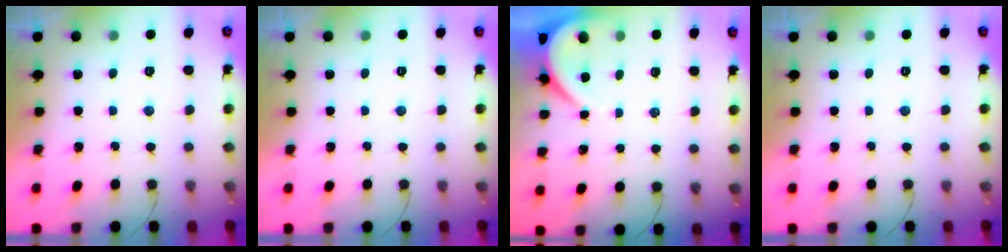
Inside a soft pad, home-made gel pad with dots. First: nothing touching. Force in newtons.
{"total": 0.0}
{"total": 3.5, "press": 3.5, "slide": 0.5}
{"total": 0.0}